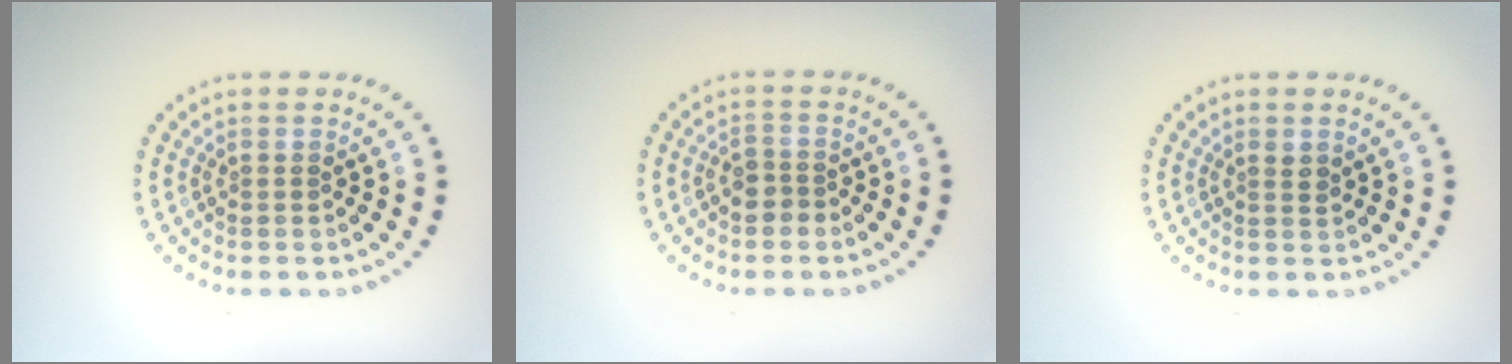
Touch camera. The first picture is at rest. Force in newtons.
{"total": 1.7, "press": 1.6, "slide": 0.7}
{"total": 0.9, "press": 0.8, "slide": 0.4}